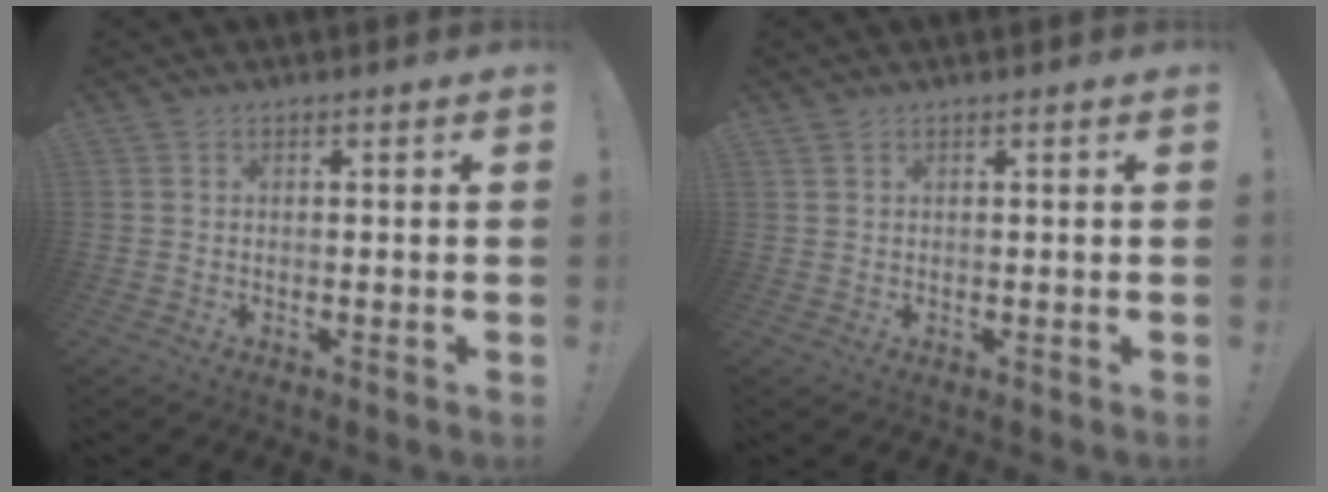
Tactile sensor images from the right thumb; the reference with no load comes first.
{"total": 0.7, "force": [0.5, 0.3, 0.3], "torque": [-0.006, 0.000, 0.010]}